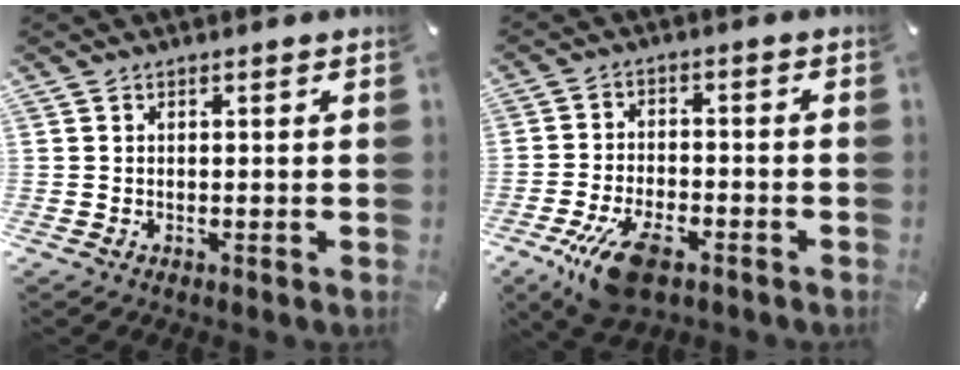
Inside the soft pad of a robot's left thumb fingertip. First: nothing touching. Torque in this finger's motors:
{"motor_torque": [-0.24, 1.30, 0.35, -0.03, 0.36]}